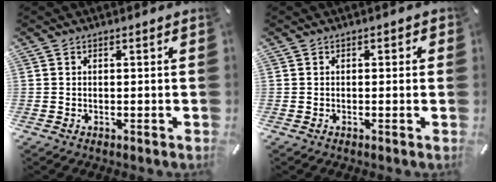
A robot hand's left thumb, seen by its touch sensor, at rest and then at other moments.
{"total": 0.9, "force": [-0.1, 0.6, 0.6], "torque": [-0.003, 0.001, -0.005]}